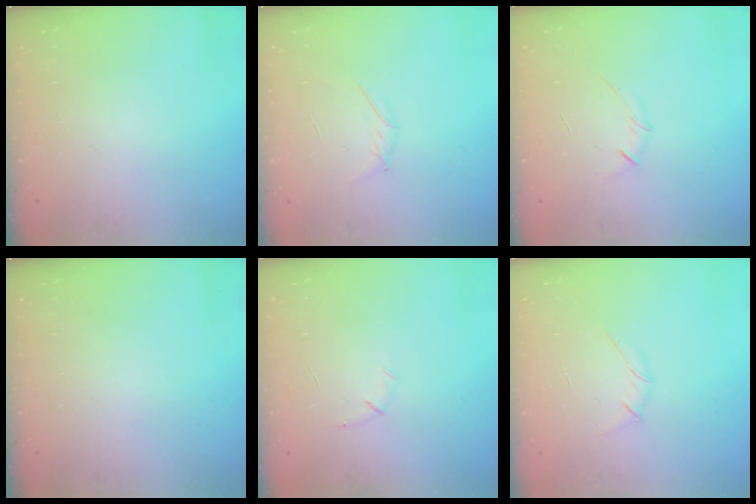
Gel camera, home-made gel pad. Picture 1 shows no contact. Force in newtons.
{"total": 3.6, "press": 3.5, "slide": 0.9}
{"total": 3.5, "press": 3.4, "slide": 0.8}
{"total": 0.0}
{"total": 5.2, "press": 5.0, "slide": 1.1}
{"total": 3.3, "press": 3.2, "slide": 0.9}